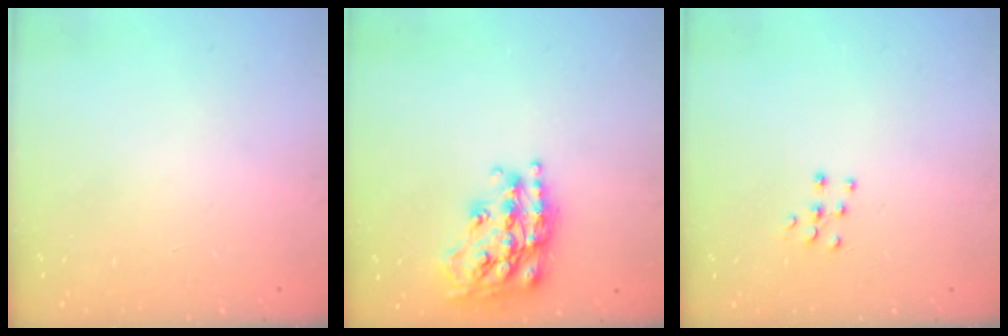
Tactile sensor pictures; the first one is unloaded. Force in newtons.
{"total": 20.4, "press": 20.4, "slide": 1.4}
{"total": 5.3, "press": 5.2, "slide": 0.4}